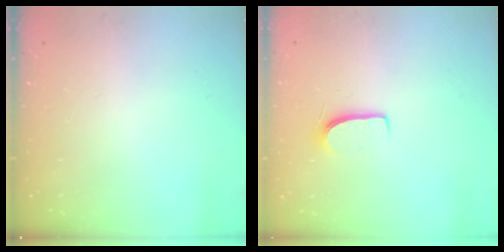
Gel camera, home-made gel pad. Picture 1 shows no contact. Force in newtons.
{"total": 6.7, "press": 6.7, "slide": 0.5}